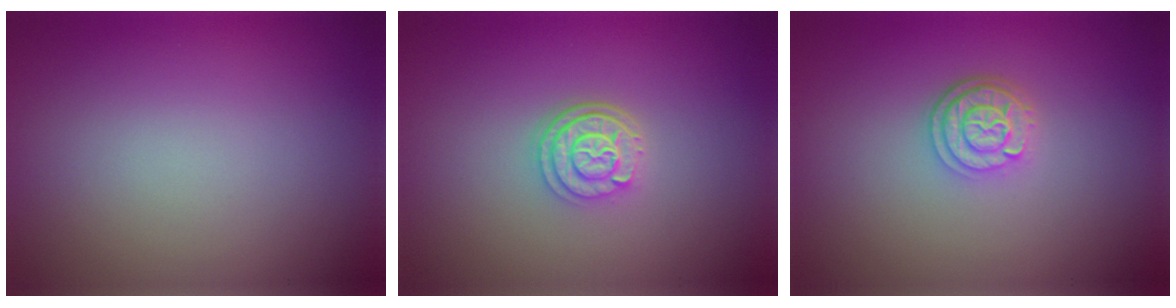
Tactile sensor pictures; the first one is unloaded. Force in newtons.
{"total": 3.1, "press": 2.4, "slide": 1.9}
{"total": 2.9, "press": 2.4, "slide": 1.7}